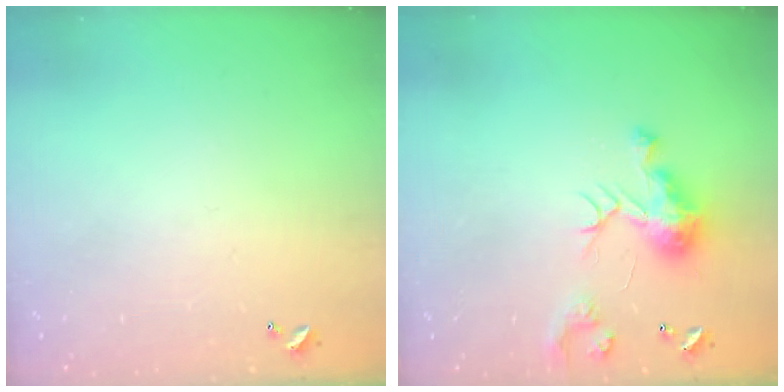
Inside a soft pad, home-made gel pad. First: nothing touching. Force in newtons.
{"total": 9.7, "press": 9.7, "slide": 0.8}